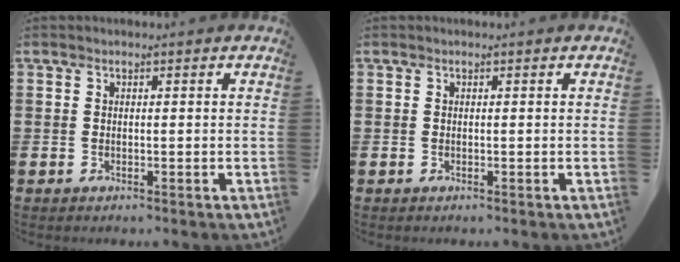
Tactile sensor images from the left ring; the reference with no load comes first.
{"total": 0.0}